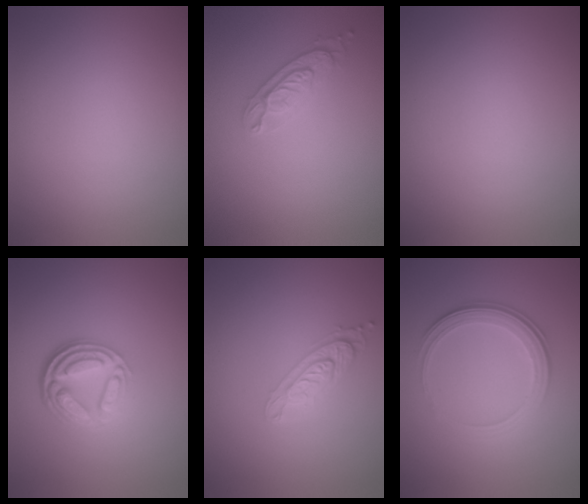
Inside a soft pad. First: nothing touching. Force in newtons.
{"total": 2.2, "press": 2.2, "slide": 0.3}
{"total": 0.0}
{"total": 5.2, "press": 3.6, "slide": 3.7}
{"total": 2.2, "press": 2.1, "slide": 0.5}
{"total": 3.5, "press": 2.6, "slide": 2.4}